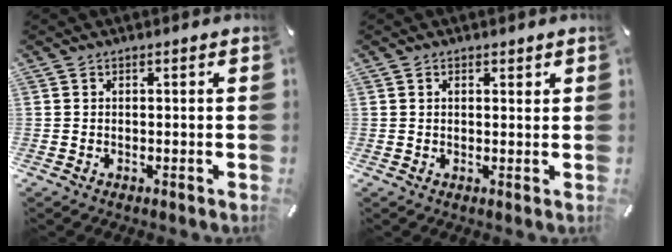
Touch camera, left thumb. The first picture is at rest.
{"total": 1.1, "force": [0.6, 0.6, 0.7], "torque": [-0.014, 0.001, 0.011]}